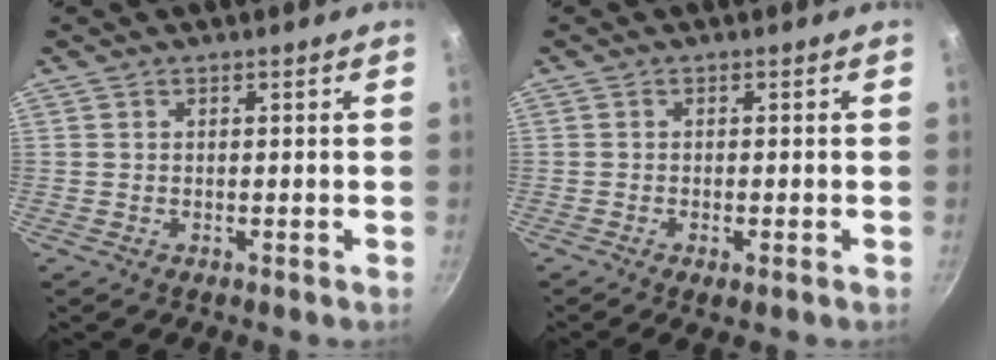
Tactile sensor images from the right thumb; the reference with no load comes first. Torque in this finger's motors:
{"motor_torque": [-0.24, 0.40, 0.50, -0.16, 0.10]}